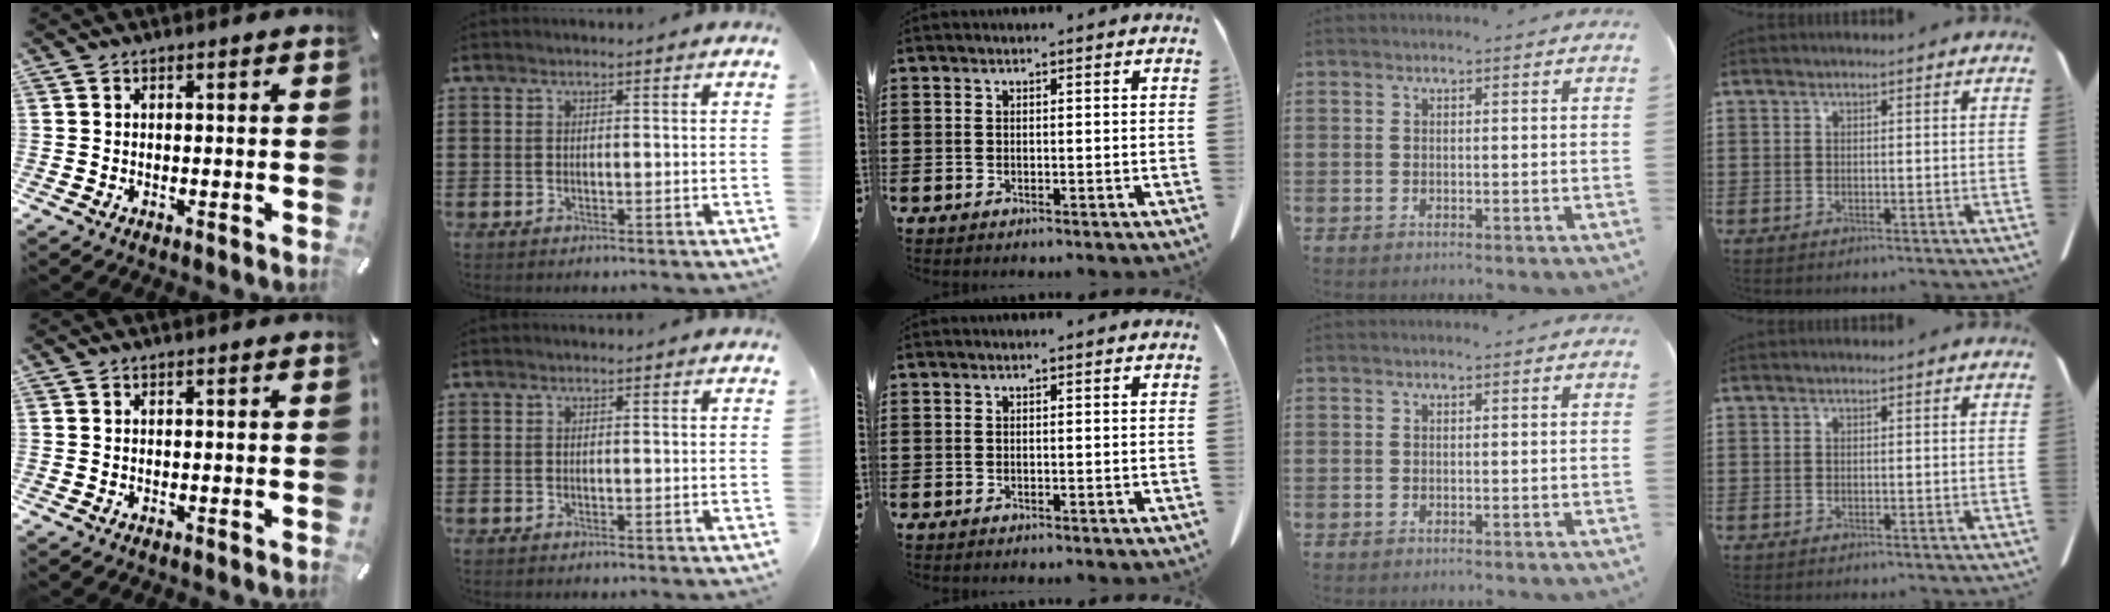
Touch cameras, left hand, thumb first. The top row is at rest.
{}